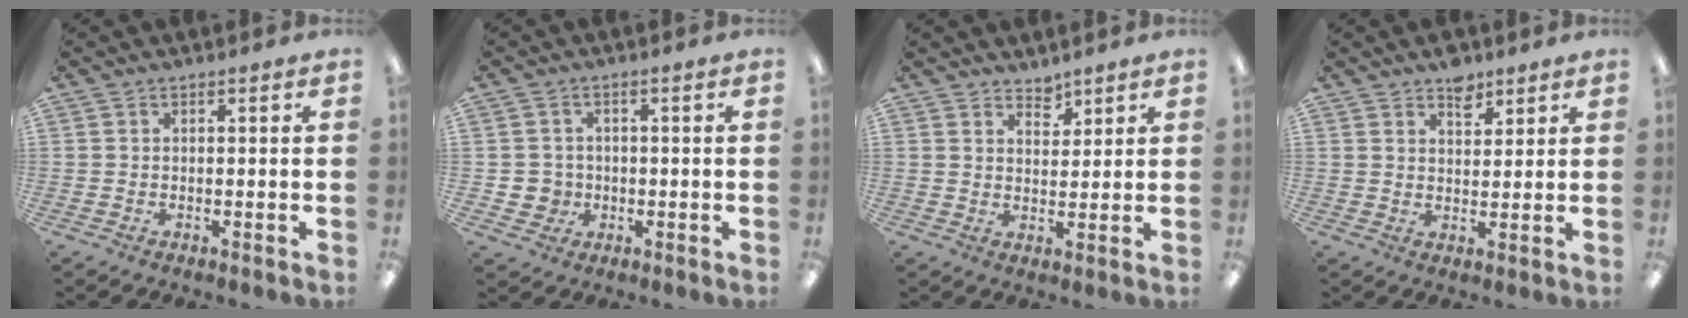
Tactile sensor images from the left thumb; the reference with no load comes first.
{"total": 3.9, "force": [-0.5, 3.8, 0.5], "torque": [-0.007, 0.006, -0.010]}
{"total": 3.6, "force": [3.4, 1.4, 0.1], "torque": [0.014, -0.028, 0.059]}
{"total": 5.3, "force": [4.1, 2.8, 2.0], "torque": [-0.010, -0.025, 0.068]}